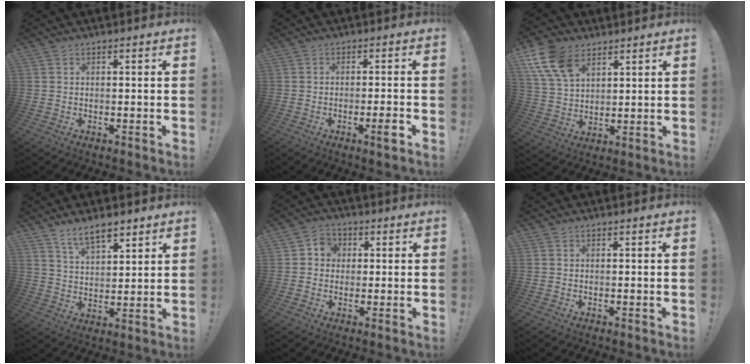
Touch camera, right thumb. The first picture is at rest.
{"total": 4.2, "force": [-2.0, 0.0, 3.7], "torque": [-0.052, 0.001, -0.032]}
{"total": 13.2, "force": [7.4, 8.4, 7.0], "torque": [-0.128, -0.031, 0.144]}
{"total": 8.8, "force": [6.4, 3.5, 4.8], "torque": [-0.079, -0.032, 0.119]}
{"total": 4.9, "force": [0.3, 4.7, 1.5], "torque": [-0.022, 0.009, 0.006]}
{"total": 0.0}